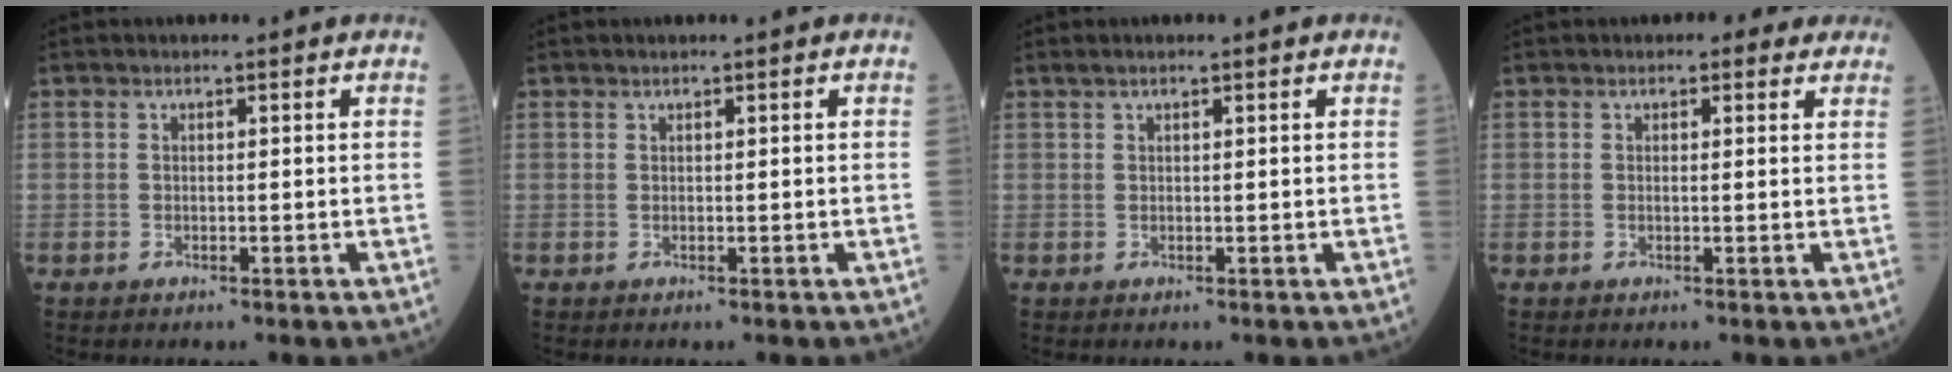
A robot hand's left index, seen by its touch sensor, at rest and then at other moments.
{"total": 0.0}
{"total": 1.8, "force": [1.4, 0.3, 1.0], "torque": [-0.021, 0.026, 0.027]}
{"total": 2.8, "force": [2.0, 1.4, 1.3], "torque": [-0.012, 0.010, 0.017]}